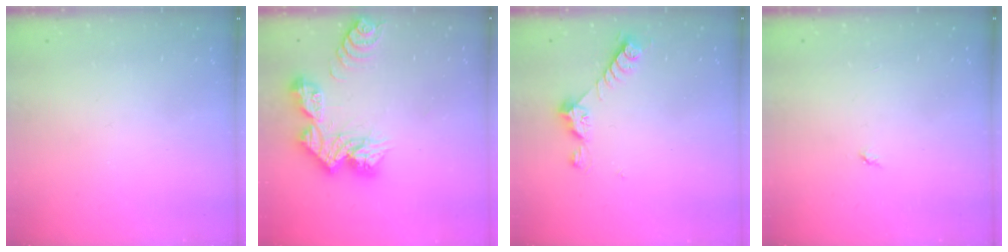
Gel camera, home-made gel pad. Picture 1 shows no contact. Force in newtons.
{"total": 14.1, "press": 14.1, "slide": 1.3}
{"total": 6.5, "press": 6.5, "slide": 0.7}
{"total": 2.8, "press": 2.8, "slide": 0.4}